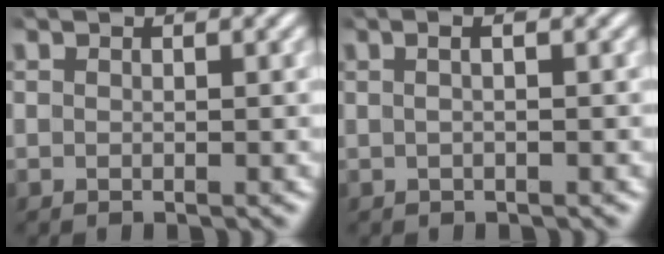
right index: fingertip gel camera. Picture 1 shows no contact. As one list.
[{"total": 1.7, "force": [0.2, 0.3, 1.7], "torque": [-0.020, 0.010, -0.003]}]